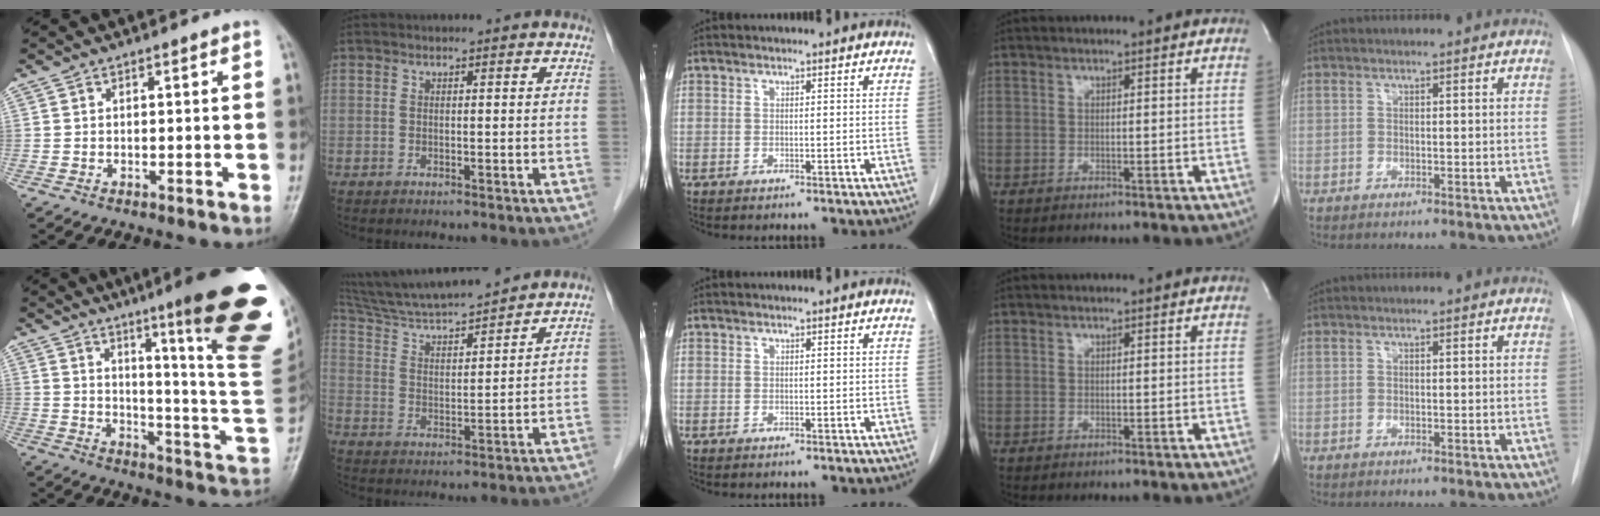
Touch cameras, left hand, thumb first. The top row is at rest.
{"thumb": {"total": 27.2, "force": [14.4, 3.1, 22.9], "torque": [-0.231, -0.070, 0.198]}, "index": {"total": 15.1, "force": [13.8, 0.4, 6.0], "torque": [-0.112, 0.004, 0.237]}}